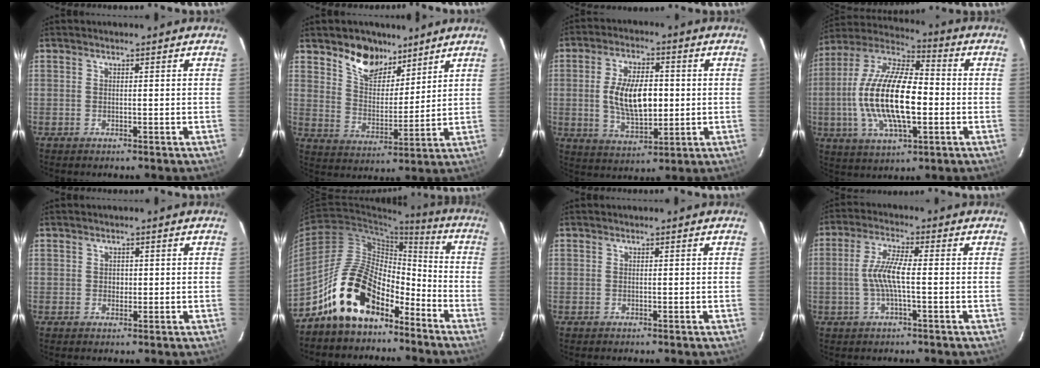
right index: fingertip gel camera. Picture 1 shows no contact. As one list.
[{"total": 10.3, "force": [7.5, 5.8, 4.0], "torque": [-0.067, -0.004, 0.136]}, {"total": 12.1, "force": [0.1, 6.0, 10.5], "torque": [-0.199, -0.002, 0.009]}, {"total": 19.9, "force": [-2.4, 7.8, 18.1], "torque": [-0.361, -0.001, -0.048]}, {"total": 1.4, "force": [0.1, 1.4, 0.2], "torque": [0.001, 0.001, 0.002]}, {"total": 16.7, "force": [-11.2, 8.6, 9.0], "torque": [-0.169, 0.030, -0.188]}, {"total": 0.0}, {"total": 6.4, "force": [-0.9, 1.0, 6.2], "torque": [-0.128, 0.005, -0.018]}]